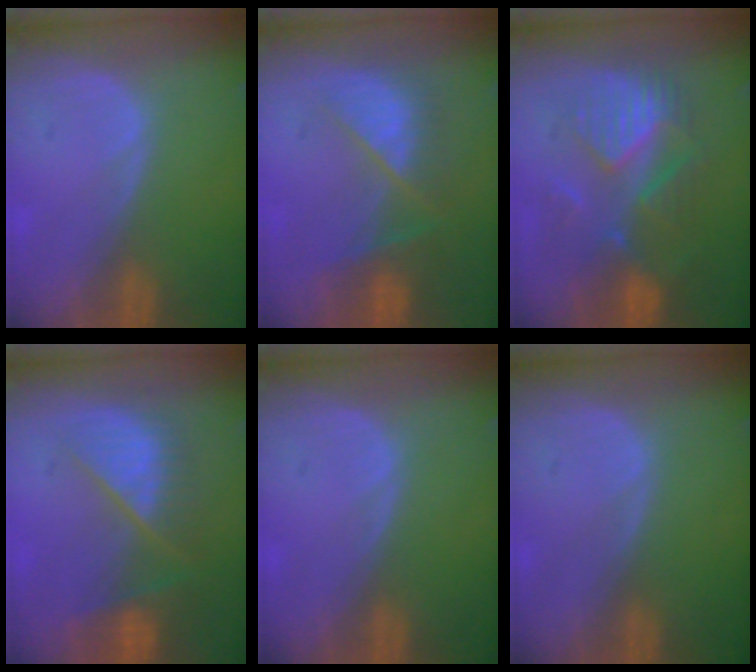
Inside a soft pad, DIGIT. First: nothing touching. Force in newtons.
{"total": 7.5, "press": 7.2, "slide": 2.0}
{"total": 8.6, "press": 8.6, "slide": 0.3}
{"total": 9.6, "press": 8.2, "slide": 5.1}
{"total": 0.0}
{"total": 0.0}